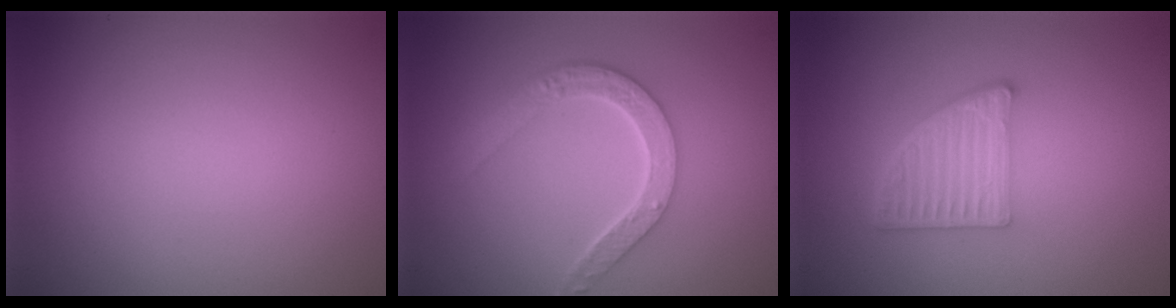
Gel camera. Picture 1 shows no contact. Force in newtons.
{"total": 4.3, "press": 3.4, "slide": 2.6}
{"total": 4.8, "press": 3.3, "slide": 3.5}